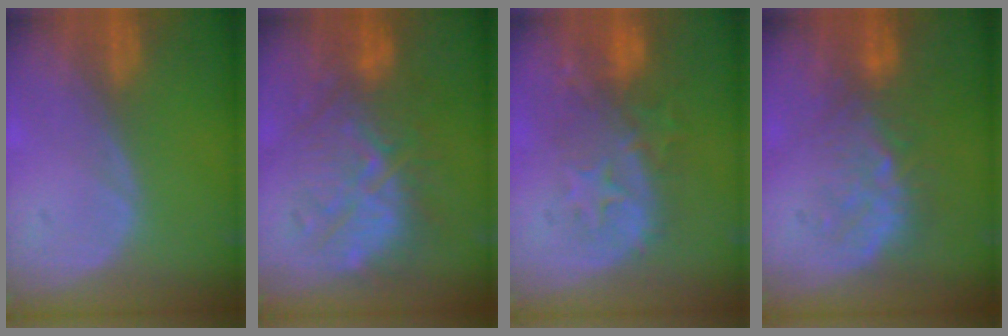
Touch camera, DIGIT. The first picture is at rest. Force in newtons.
{"total": 10.1, "press": 10.0, "slide": 0.4}
{"total": 9.9, "press": 8.7, "slide": 4.7}
{"total": 6.7, "press": 6.5, "slide": 1.7}